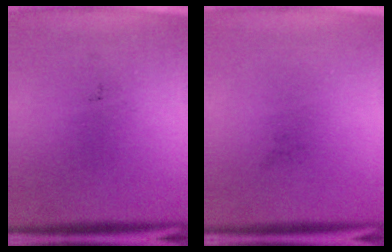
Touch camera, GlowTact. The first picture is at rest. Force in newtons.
{"total": 0.0}